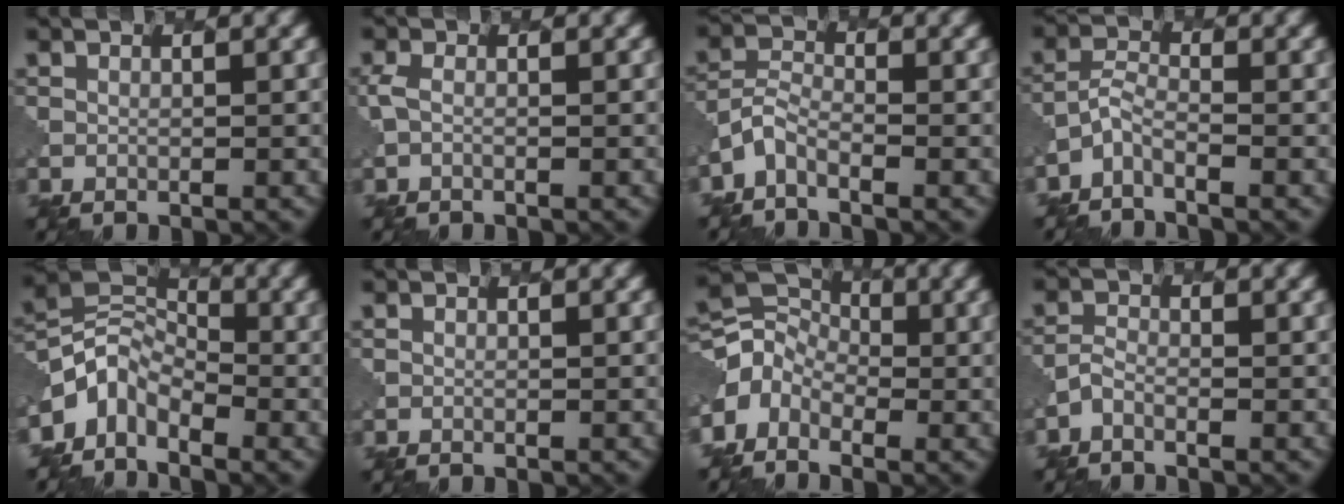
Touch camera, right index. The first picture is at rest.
{"total": 1.1, "force": [-0.4, 0.5, 0.9], "torque": [-0.027, -0.004, -0.012]}
{"total": 2.1, "force": [-1.7, 0.8, 0.9], "torque": [-0.024, -0.001, -0.046]}
{"total": 1.7, "force": [-1.5, 0.5, 0.7], "torque": [-0.020, 0.001, -0.038]}
{"total": 4.1, "force": [-2.8, 2.6, 1.6], "torque": [-0.022, 0.002, -0.066]}
{"total": 0.0}
{"total": 4.3, "force": [-2.0, 3.3, 1.9], "torque": [-0.039, 0.004, -0.045]}
{"total": 0.9, "force": [-0.7, 0.4, 0.3], "torque": [-0.012, -0.002, -0.022]}